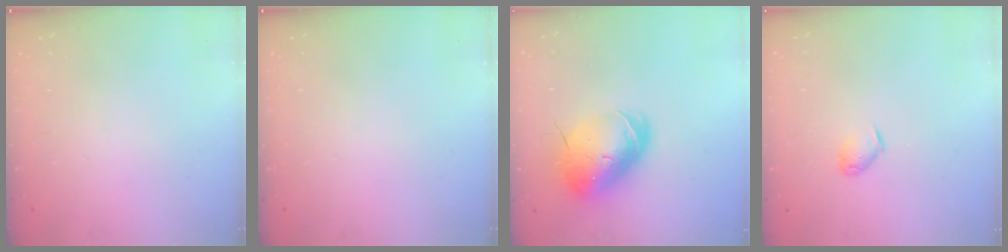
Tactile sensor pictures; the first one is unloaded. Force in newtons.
{"total": 0.0}
{"total": 13.5, "press": 13.3, "slide": 2.4}
{"total": 3.5, "press": 3.4, "slide": 0.6}